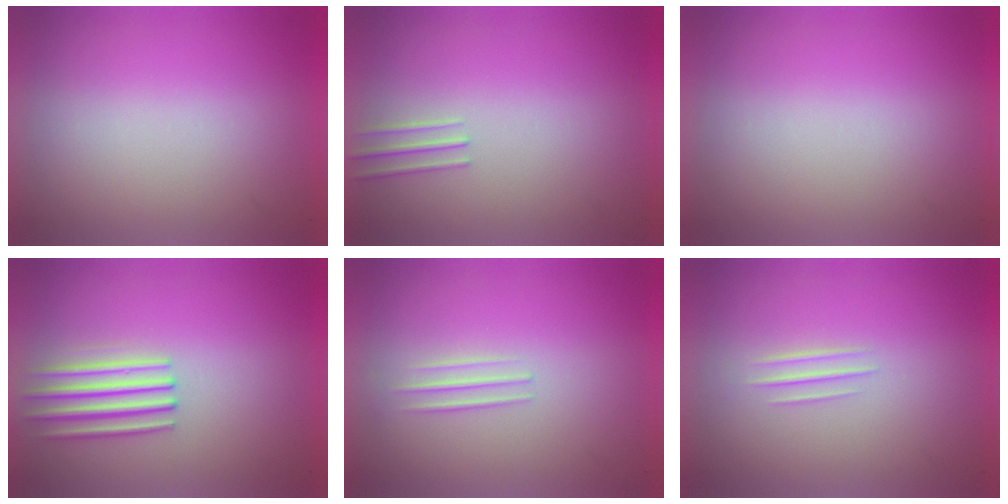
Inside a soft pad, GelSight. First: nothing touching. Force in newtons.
{"total": 1.1}
{"total": 0.0}
{"total": 3.5}
{"total": 1.4}
{"total": 1.0}